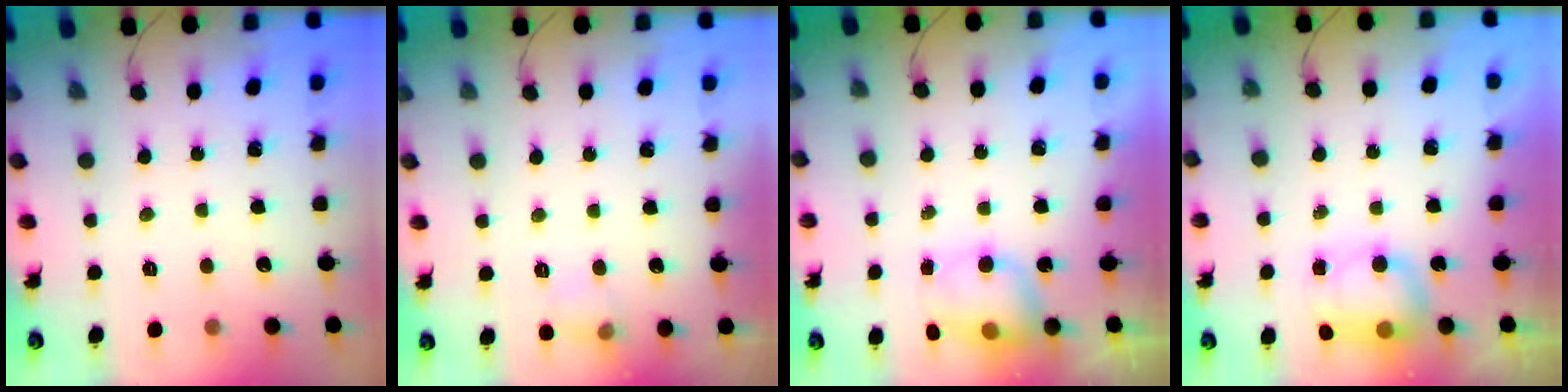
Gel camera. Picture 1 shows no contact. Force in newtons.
{"total": 6.4, "press": 6.1, "slide": 1.9}
{"total": 6.6, "press": 6.6, "slide": 0.6}
{"total": 7.4, "press": 7.2, "slide": 1.3}